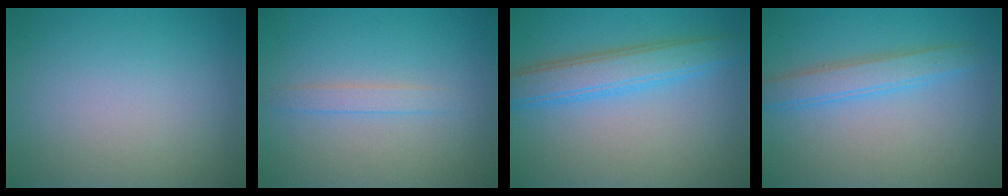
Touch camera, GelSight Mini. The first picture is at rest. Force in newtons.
{"total": 1.3, "press": 1.3, "slide": 0.0}
{"total": 4.5, "press": 4.5, "slide": 0.1}
{"total": 3.0, "press": 3.0, "slide": 0.0}